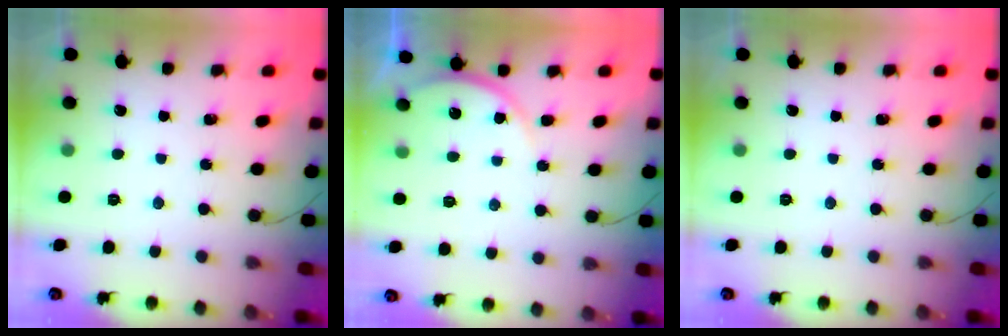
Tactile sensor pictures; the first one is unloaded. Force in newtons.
{"total": 6.1, "press": 6.1, "slide": 0.6}
{"total": 0.0}